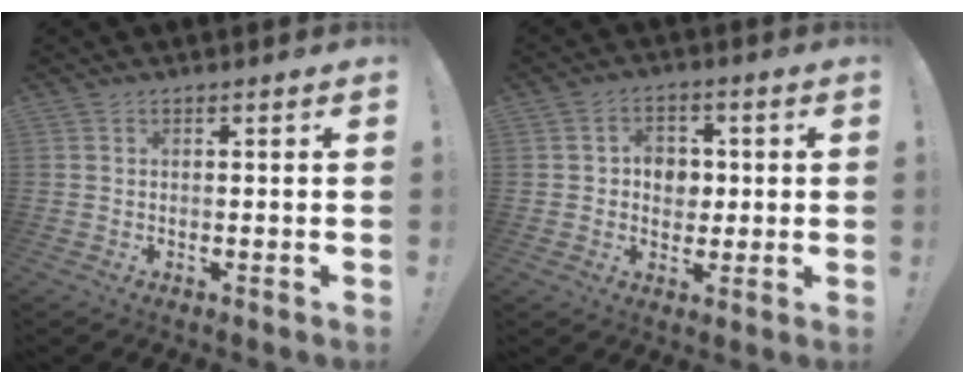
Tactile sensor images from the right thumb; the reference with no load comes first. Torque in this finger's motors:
{"motor_torque": [0.88, 0.88, -0.08, 0.07, -0.05]}